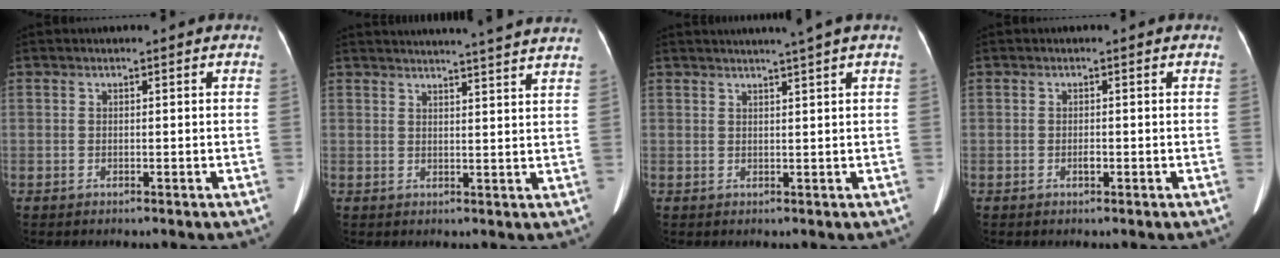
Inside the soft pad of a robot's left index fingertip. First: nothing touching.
{"total": 16.0, "force": [15.0, -1.1, 5.6], "torque": [-0.091, -0.024, 0.177]}
{"total": 4.2, "force": [3.3, -1.2, 2.3], "torque": [-0.031, 0.006, 0.045]}
{"total": 0.8, "force": [-0.3, 0.3, 0.6], "torque": [-0.015, 0.000, -0.004]}